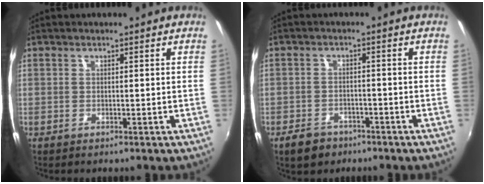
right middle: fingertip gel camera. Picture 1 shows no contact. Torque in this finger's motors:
{"motor_torque": [0.42, -0.32, 0.03, 0.01]}